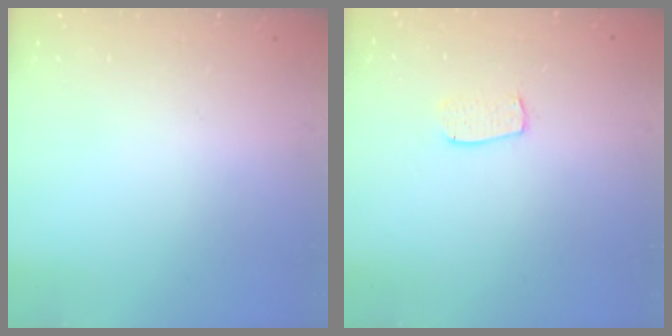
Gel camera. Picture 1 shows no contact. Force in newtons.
{"total": 6.1, "press": 6.1, "slide": 0.3}